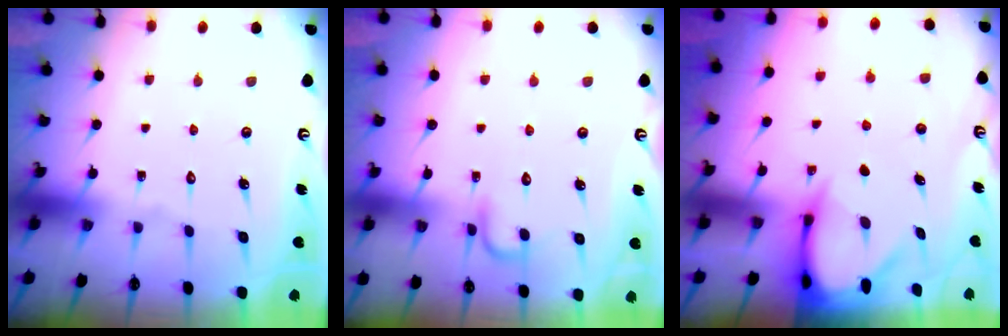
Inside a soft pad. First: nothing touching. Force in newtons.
{"total": 5.0, "press": 5.0, "slide": 0.5}
{"total": 3.7, "press": 3.7, "slide": 0.2}